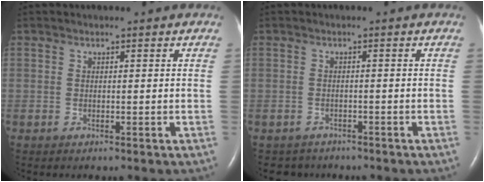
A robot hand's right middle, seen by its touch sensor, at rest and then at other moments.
{"total": 2.1, "force": [-1.8, 1.0, -0.3], "torque": [-0.005, -0.001, -0.027]}